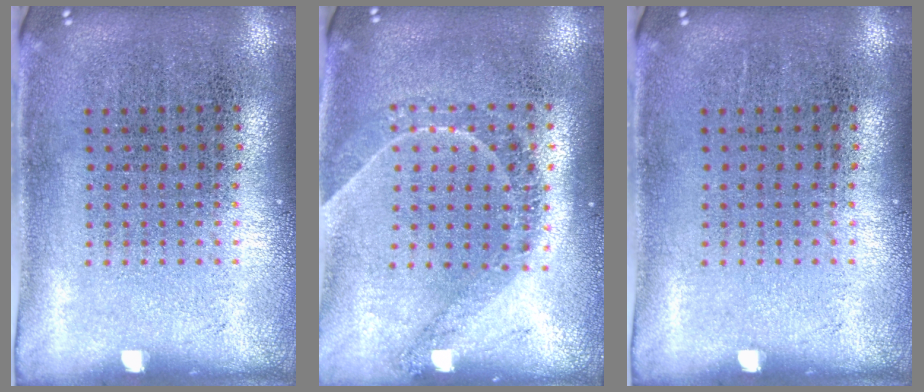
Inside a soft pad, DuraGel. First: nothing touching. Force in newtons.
{"total": 1.3, "press": 1.1, "slide": 0.7}
{"total": 0.0}